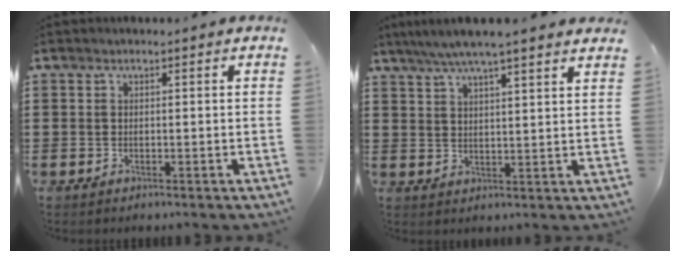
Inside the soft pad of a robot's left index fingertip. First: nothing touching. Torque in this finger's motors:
{"motor_torque": [2.14, 0.00, 0.51, 0.21]}